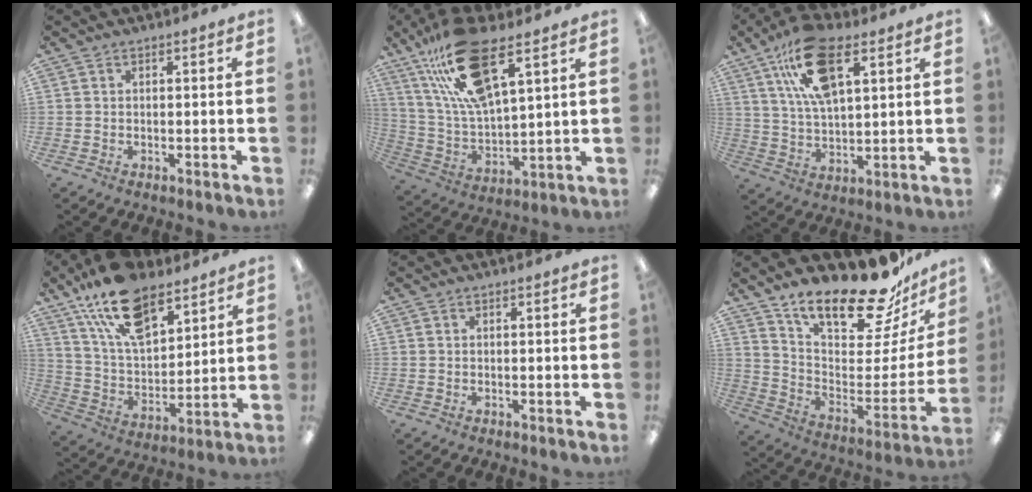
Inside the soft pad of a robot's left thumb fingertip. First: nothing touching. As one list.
[{"total": 20.3, "force": [12.8, 6.7, 14.3], "torque": [-0.293, -0.046, 0.219]}, {"total": 16.2, "force": [8.9, 7.4, 11.4], "torque": [-0.206, -0.012, 0.159]}, {"total": 19.0, "force": [12.7, 9.3, 10.8], "torque": [-0.197, -0.054, 0.228]}, {"total": 0.0}, {"total": 21.5, "force": [17.3, 6.5, 10.9], "torque": [-0.159, -0.135, 0.295]}]